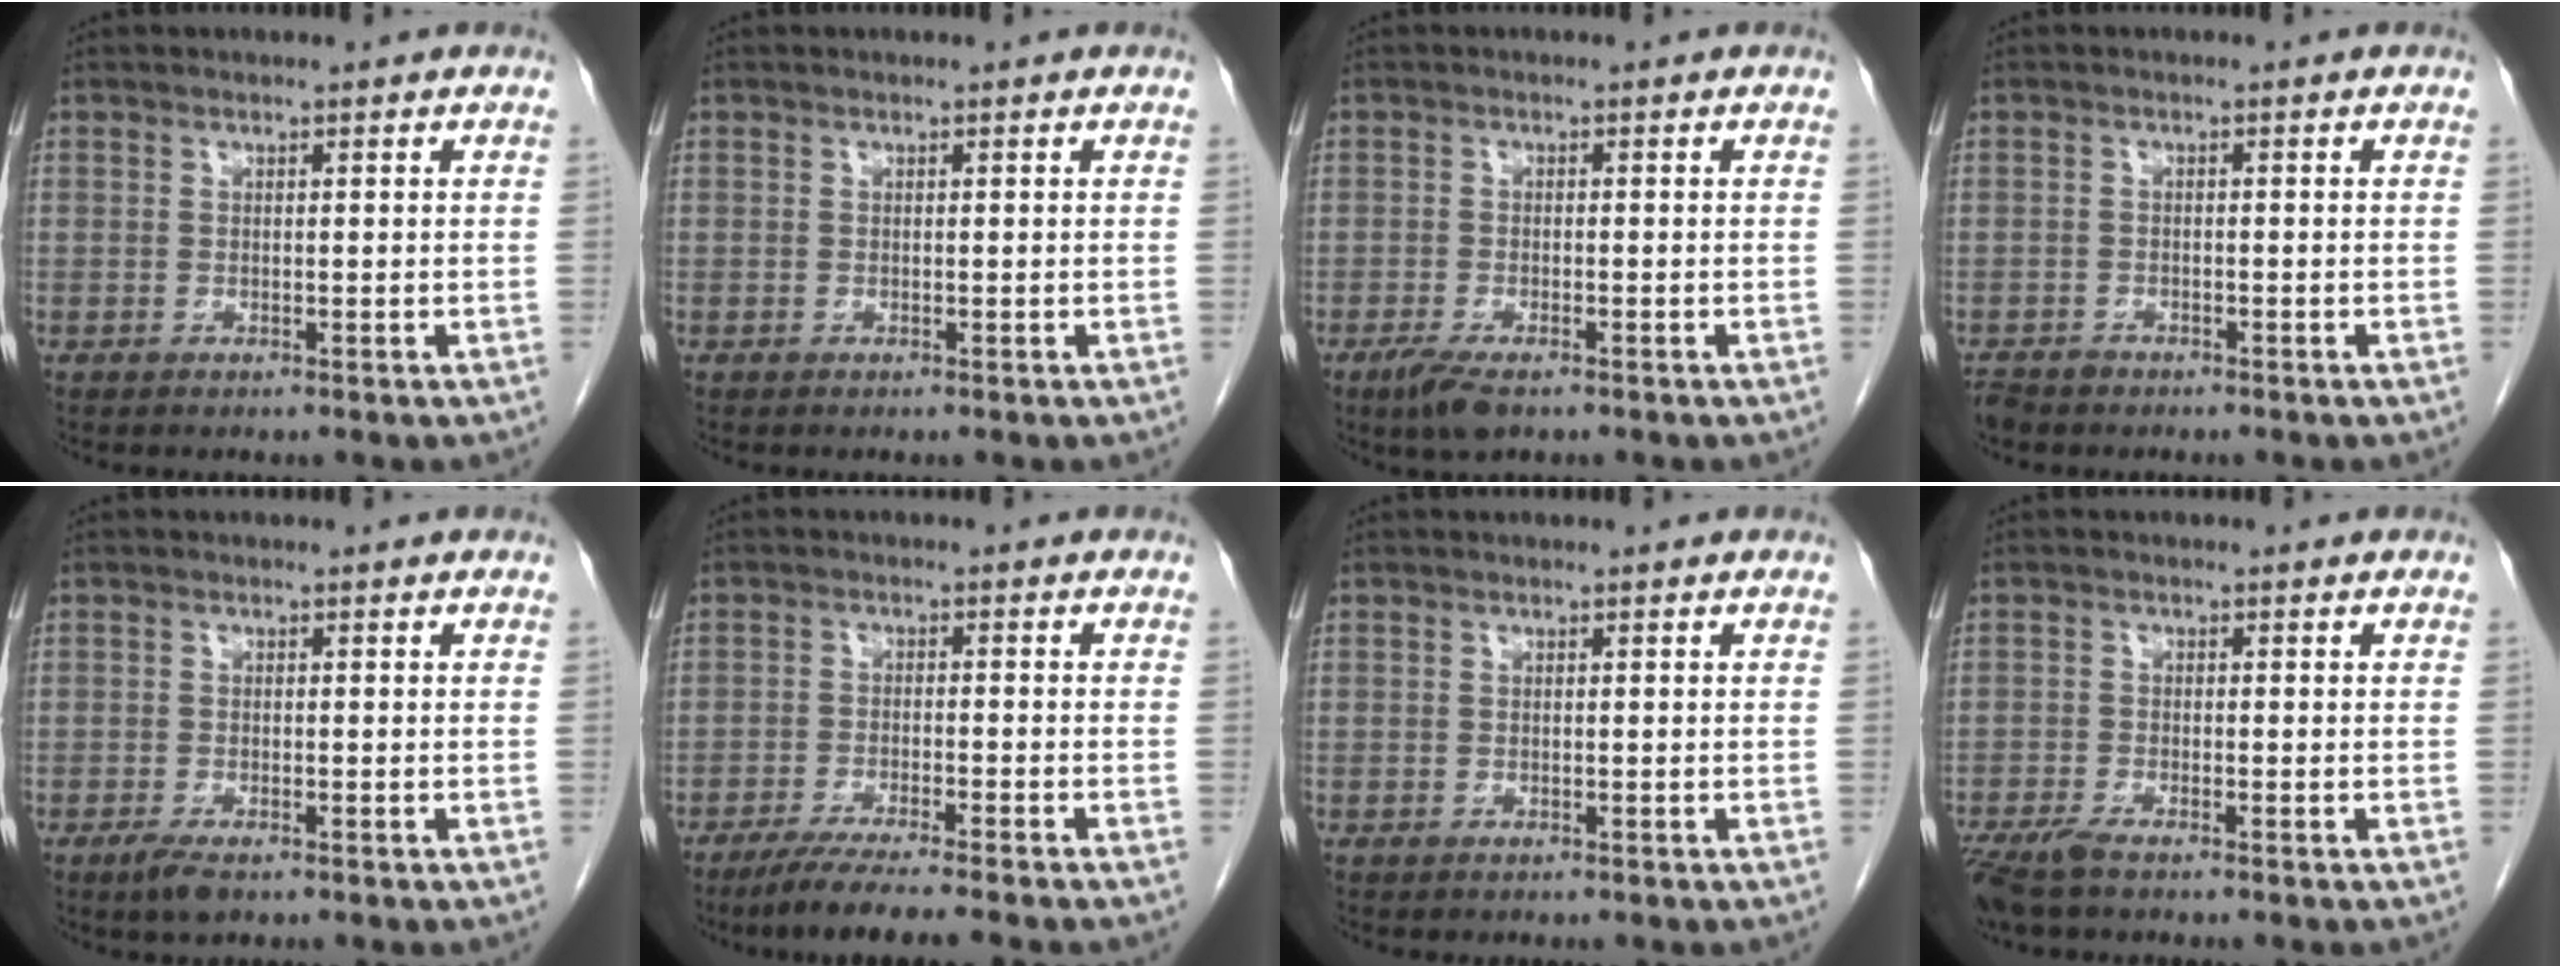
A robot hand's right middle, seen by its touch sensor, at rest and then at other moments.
{"total": 0.0}
{"total": 4.3, "force": [-2.8, 1.2, 3.0], "torque": [-0.062, -0.008, -0.047]}
{"total": 2.7, "force": [-2.4, 1.2, 0.7], "torque": [-0.014, -0.003, -0.040]}
{"total": 2.8, "force": [-1.8, 0.8, 2.0], "torque": [-0.043, -0.005, -0.031]}
{"total": 8.9, "force": [-7.4, -0.8, 4.8], "torque": [-0.062, -0.025, -0.120]}
{"total": 0.0}
{"total": 4.3, "force": [-3.3, 0.8, 2.6], "torque": [-0.053, -0.011, -0.060]}